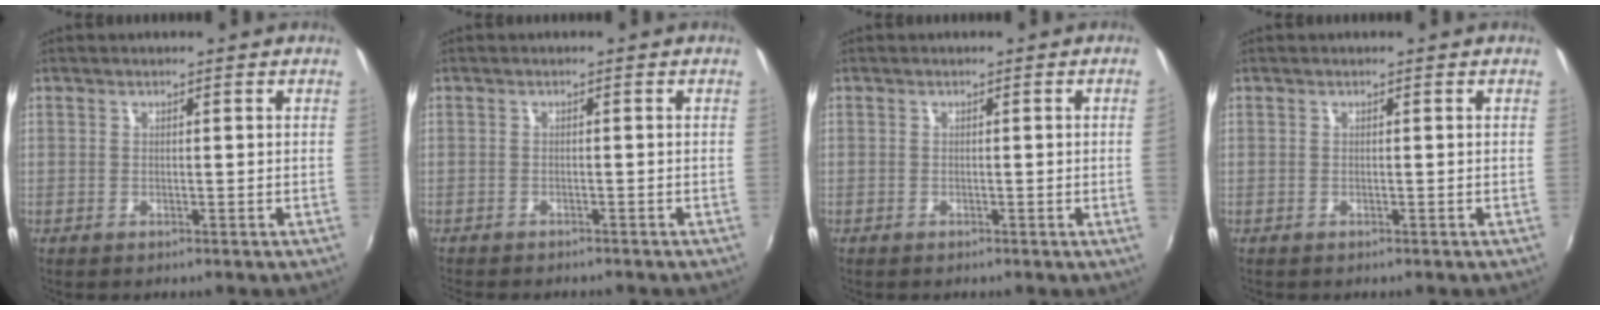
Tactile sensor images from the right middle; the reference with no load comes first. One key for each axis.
{"total": 4.1, "fx": -3.7, "fy": 0.9, "fz": 1.4, "tx": -0.038, "ty": -0.016, "tz": -0.059}
{"total": 1.4, "fx": -0.1, "fy": -0.9, "fz": 1.1, "tx": -0.008, "ty": -0.013, "tz": 0.000}
{"total": 0.0}